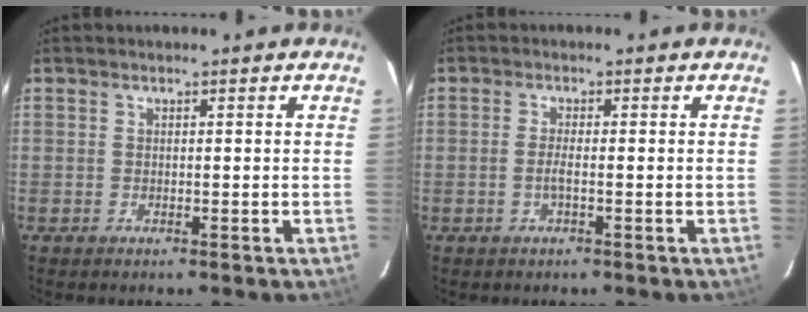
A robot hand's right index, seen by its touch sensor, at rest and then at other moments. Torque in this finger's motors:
{"motor_torque": [-0.21, 0.03, 0.00, 0.00]}